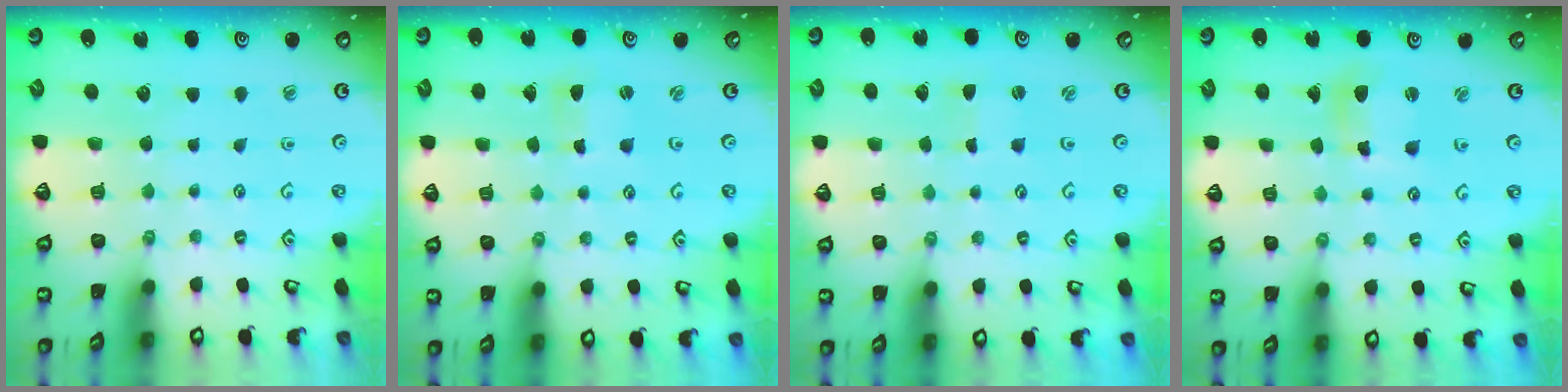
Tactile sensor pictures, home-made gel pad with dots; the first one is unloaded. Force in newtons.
{"total": 0.7, "press": 0.7, "slide": 0.2}
{"total": 0.0}
{"total": 8.2, "press": 8.1, "slide": 1.3}